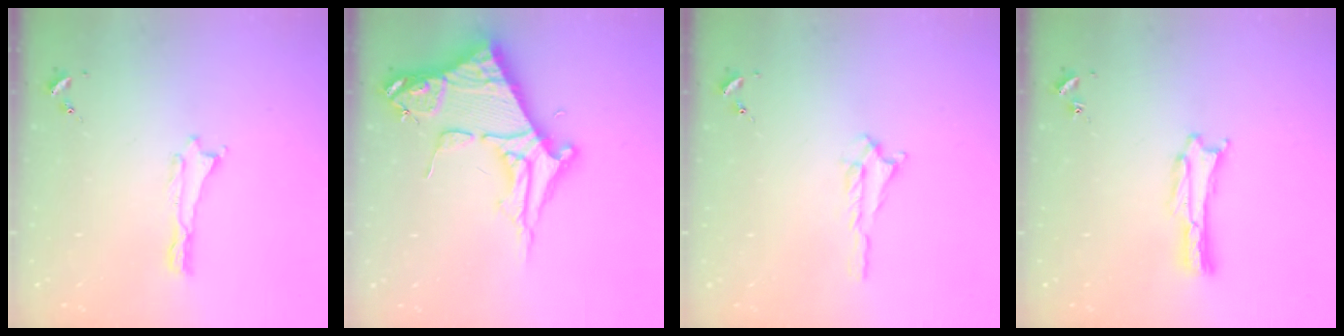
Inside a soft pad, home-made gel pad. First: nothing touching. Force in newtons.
{"total": 11.0, "press": 10.9, "slide": 1.1}
{"total": 0.7, "press": 0.7, "slide": 0.2}
{"total": 1.1, "press": 1.1, "slide": 0.0}